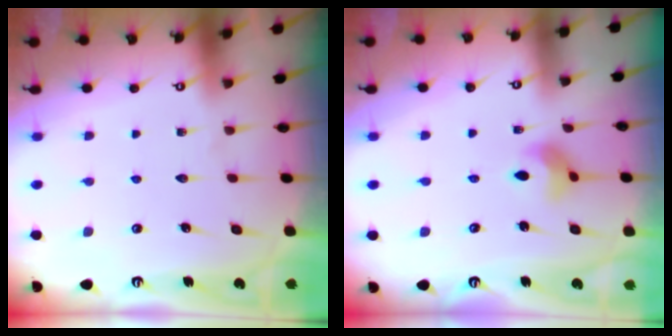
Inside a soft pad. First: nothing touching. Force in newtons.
{"total": 5.9, "press": 5.9, "slide": 0.6}